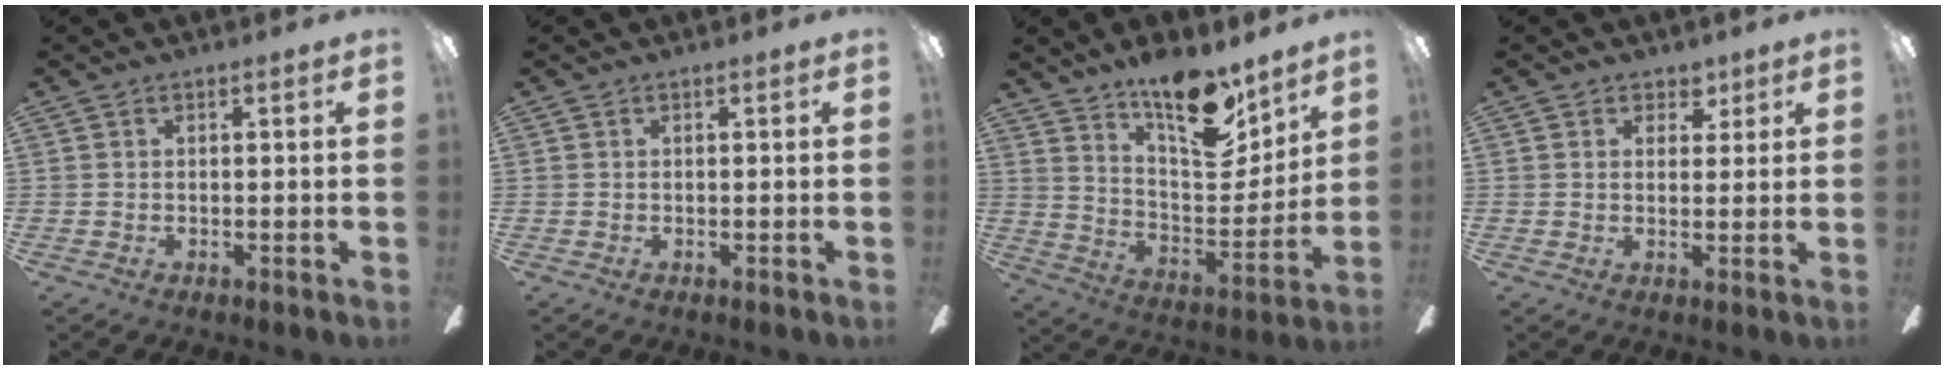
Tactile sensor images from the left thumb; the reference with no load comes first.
{"total": 0.0}
{"total": 18.3, "force": [13.7, 6.8, 10.1], "torque": [-0.145, -0.100, 0.232]}
{"total": 3.8, "force": [2.6, 2.7, 0.8], "torque": [0.000, -0.009, 0.043]}